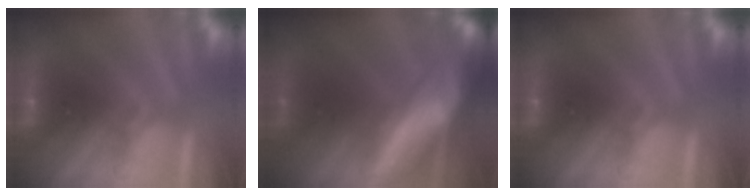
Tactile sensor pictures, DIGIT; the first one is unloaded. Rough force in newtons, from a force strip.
{"total": 11.8}
{"total": 0.0}